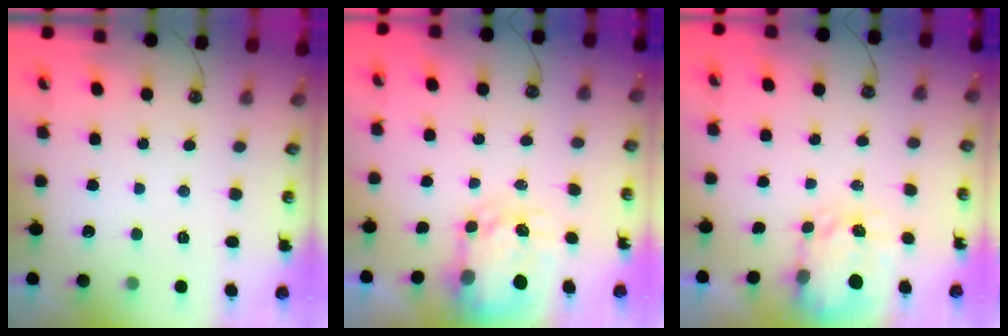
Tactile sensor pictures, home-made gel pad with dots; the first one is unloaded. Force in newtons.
{"total": 4.4, "press": 4.3, "slide": 0.9}
{"total": 3.4, "press": 3.4, "slide": 0.3}